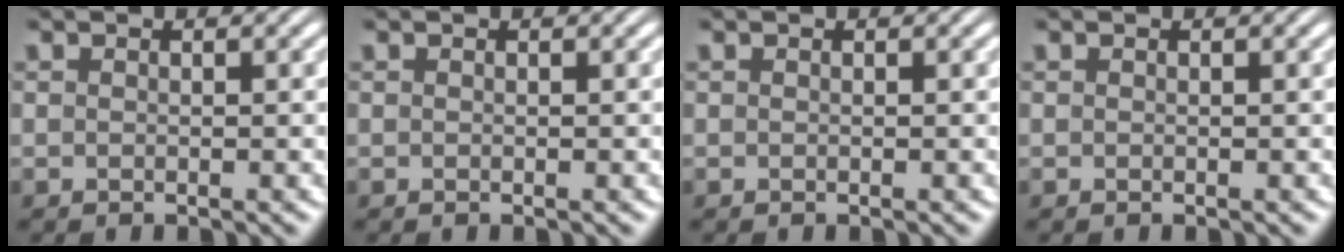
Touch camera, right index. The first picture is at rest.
{"total": 0.0}
{"total": 0.0}
{"total": 0.0}